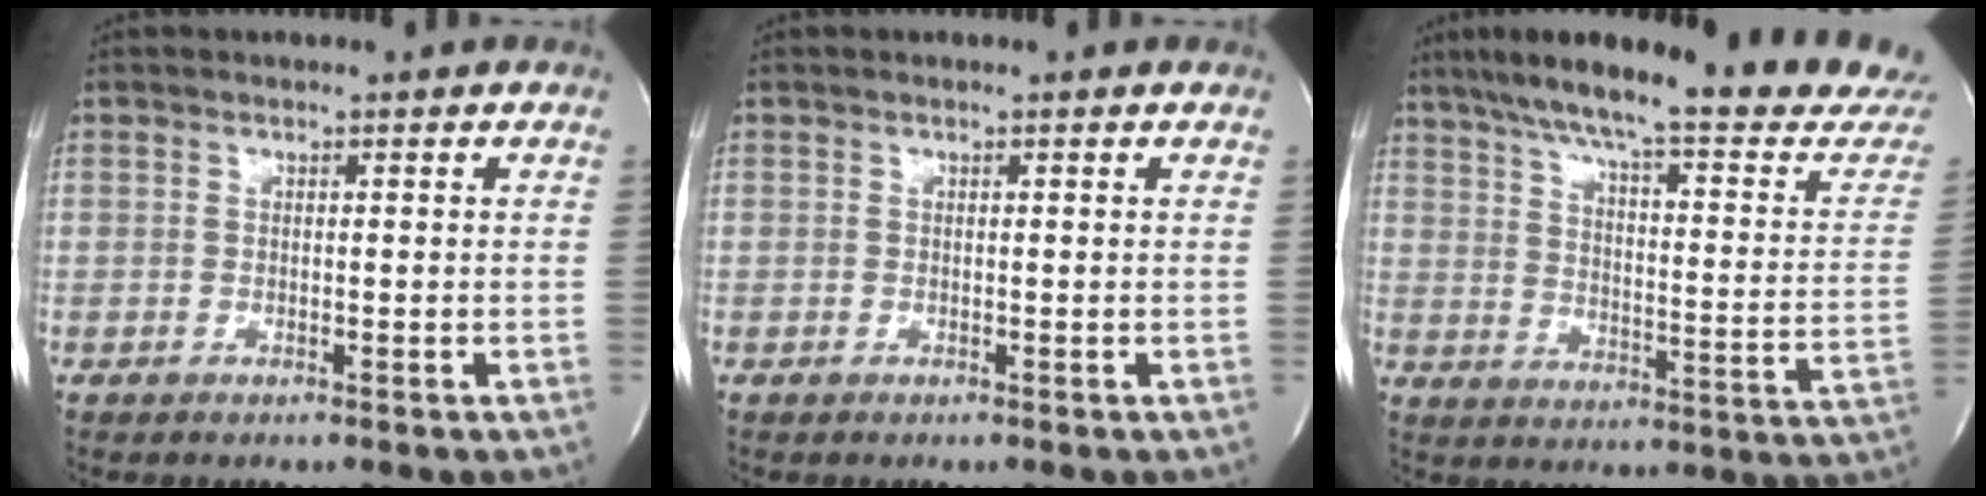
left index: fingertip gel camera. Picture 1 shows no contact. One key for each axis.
{"total": 0.0}
{"total": 27.6, "fx": 24.0, "fy": 1.7, "fz": 13.6, "tx": -0.213, "ty": -0.062, "tz": 0.312}